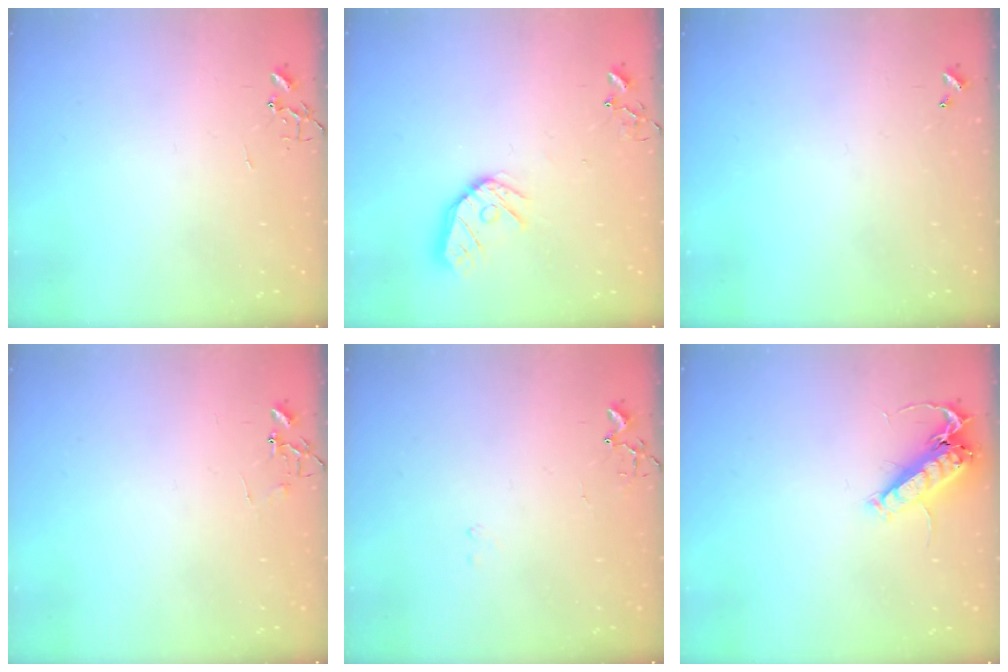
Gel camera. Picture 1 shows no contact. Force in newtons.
{"total": 12.6, "press": 12.5, "slide": 1.4}
{"total": 0.0}
{"total": 5.5, "press": 5.4, "slide": 0.4}
{"total": 8.6, "press": 8.5, "slide": 0.7}
{"total": 14.1, "press": 14.0, "slide": 1.8}